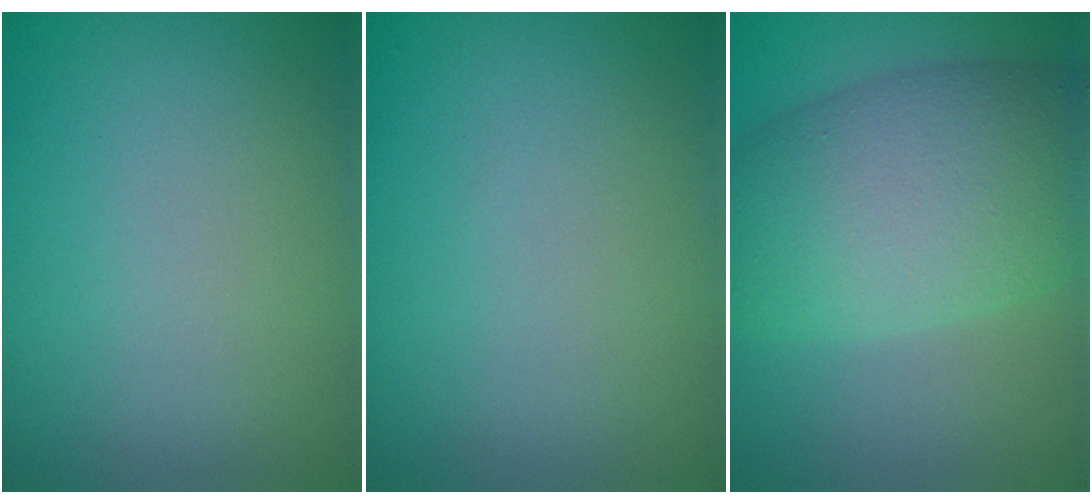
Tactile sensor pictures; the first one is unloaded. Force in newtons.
{"total": 0.0}
{"total": 9.4, "press": 9.4, "slide": 0.3}